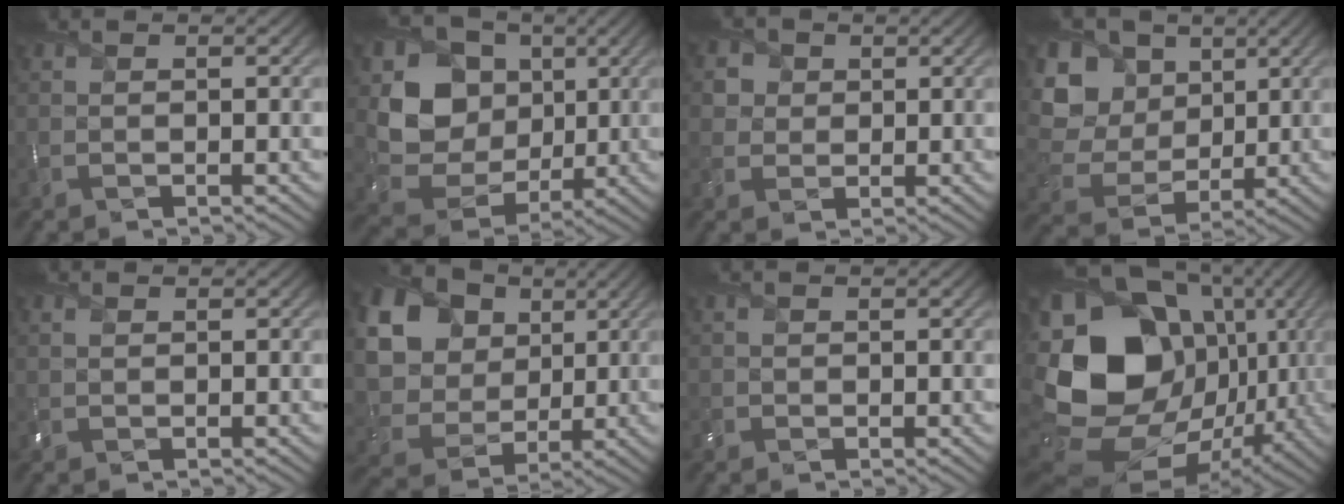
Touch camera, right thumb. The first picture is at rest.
{"total": 11.6, "force": [2.5, 9.8, 5.7], "torque": [-0.133, -0.007, 0.031]}
{"total": 3.5, "force": [1.2, 3.2, 1.0], "torque": [-0.044, -0.001, 0.024]}
{"total": 12.6, "force": [4.1, 10.1, 6.5], "torque": [-0.208, 0.032, 0.081]}
{"total": 1.1, "force": [0.5, 0.6, 0.7], "torque": [-0.022, 0.004, 0.010]}
{"total": 21.1, "force": [8.1, 16.6, 10.2], "torque": [-0.295, 0.023, 0.178]}
{"total": 1.2, "force": [0.1, 1.1, 0.3], "torque": [-0.012, 0.001, -0.001]}
{"total": 22.7, "force": [0.9, 17.7, 14.3], "torque": [-0.328, -0.033, 0.046]}